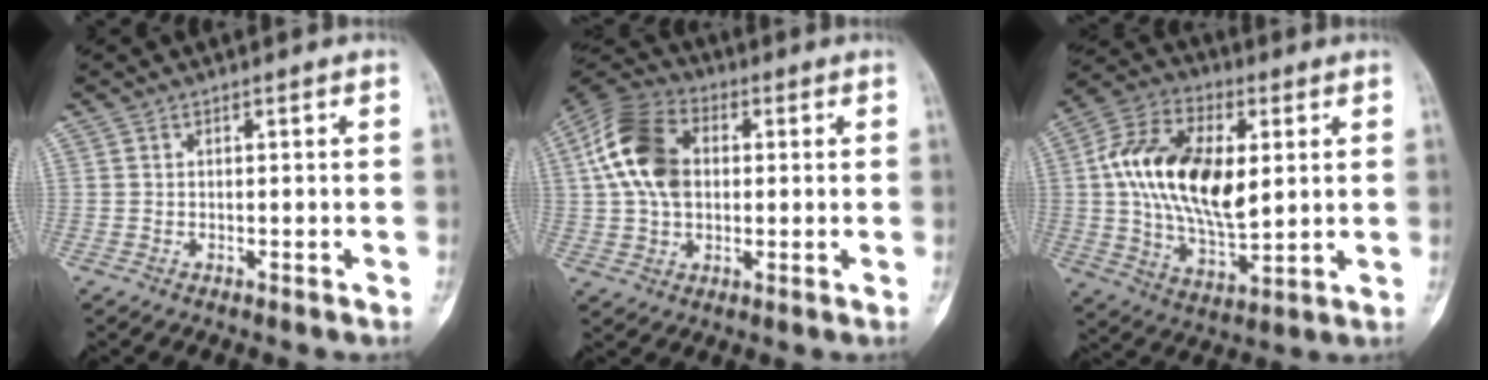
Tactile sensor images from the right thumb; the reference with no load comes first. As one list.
[{"total": 13.9, "force": [2.1, 9.4, 10.0], "torque": [-0.183, 0.018, 0.029]}, {"total": 20.7, "force": [3.3, 11.3, 17.0], "torque": [-0.302, -0.005, 0.055]}]